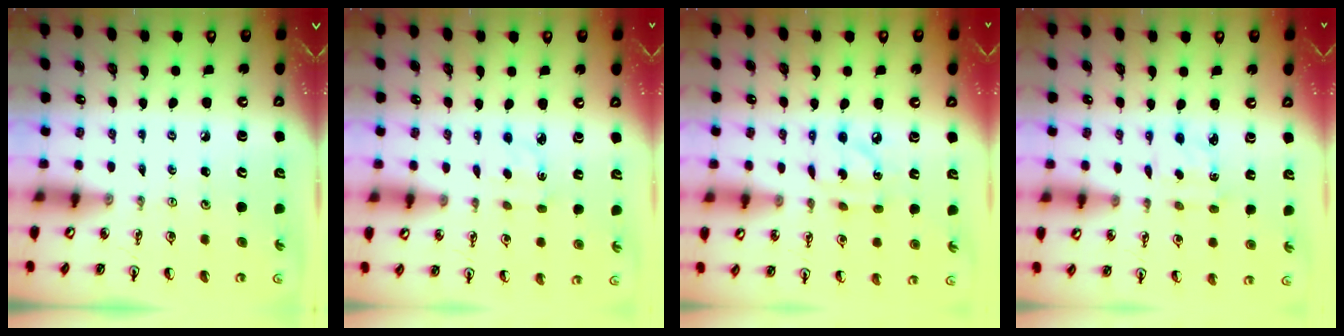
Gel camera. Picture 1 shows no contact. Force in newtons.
{"total": 2.3, "press": 2.3, "slide": 0.3}
{"total": 6.7, "press": 6.7, "slide": 0.1}
{"total": 1.9, "press": 1.7, "slide": 0.8}